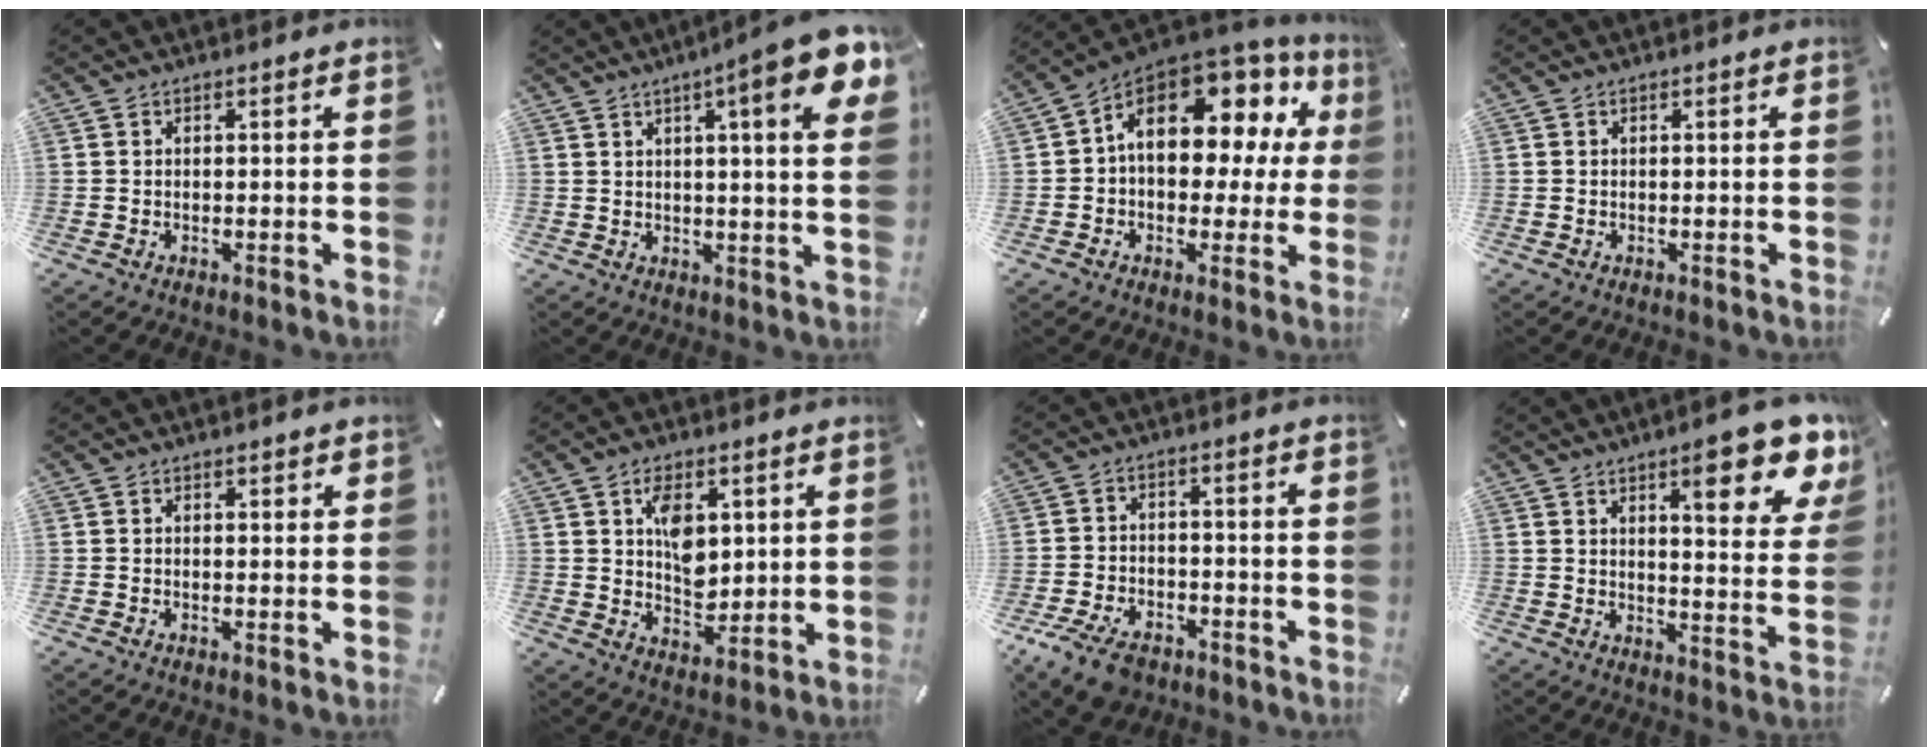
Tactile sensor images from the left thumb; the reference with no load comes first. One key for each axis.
{"total": 13.1, "fx": 6.3, "fy": 1.7, "fz": 11.3, "tx": -0.164, "ty": -0.033, "tz": 0.094}
{"total": 14.9, "fx": 5.9, "fy": 9.2, "fz": 10.1, "tx": -0.153, "ty": -0.040, "tz": 0.102}
{"total": 0.0}
{"total": 0.7, "fx": 0.5, "fy": 0.3, "fz": 0.3, "tx": 0.002, "ty": -0.003, "tz": 0.009}
{"total": 8.5, "fx": 2.6, "fy": 5.7, "fz": 5.7, "tx": -0.083, "ty": -0.005, "tz": 0.045}
{"total": 8.0, "fx": -5.3, "fy": 4.5, "fz": 3.9, "tx": -0.084, "ty": 0.021, "tz": -0.097}
{"total": 14.8, "fx": 9.3, "fy": 4.0, "fz": 10.8, "tx": -0.137, "ty": -0.061, "tz": 0.145}